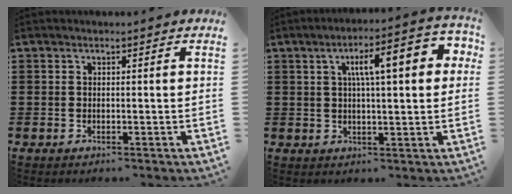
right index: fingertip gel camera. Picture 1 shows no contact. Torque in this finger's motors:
{"motor_torque": [1.61, 0.53, 0.98, 0.21]}